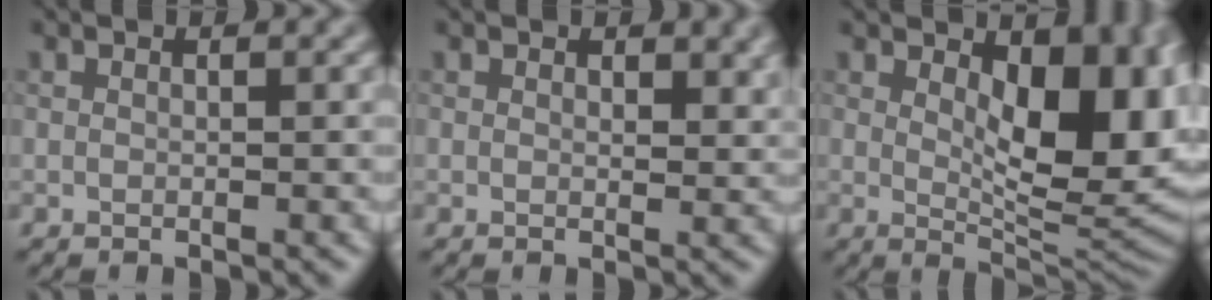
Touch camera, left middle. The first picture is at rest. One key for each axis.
{"total": 1.6, "fx": 0.9, "fy": 0.9, "fz": 1.0, "tx": -0.010, "ty": -0.006, "tz": 0.016}
{"total": 10.9, "fx": 2.5, "fy": 5.3, "fz": 9.1, "tx": -0.113, "ty": -0.011, "tz": 0.044}